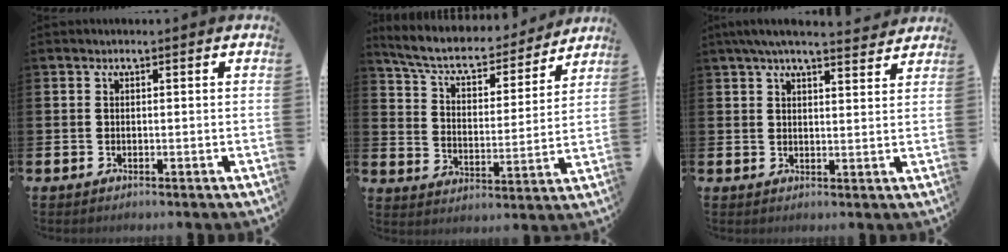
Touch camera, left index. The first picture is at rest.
{"total": 7.3, "force": [6.6, 2.2, 2.4], "torque": [-0.077, -0.050, 0.109]}
{"total": 5.3, "force": [4.8, 0.6, 2.1], "torque": [-0.049, -0.013, 0.087]}